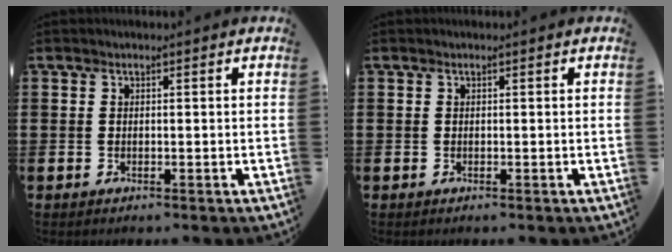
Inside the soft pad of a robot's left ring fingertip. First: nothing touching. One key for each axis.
{"total": 0.0}